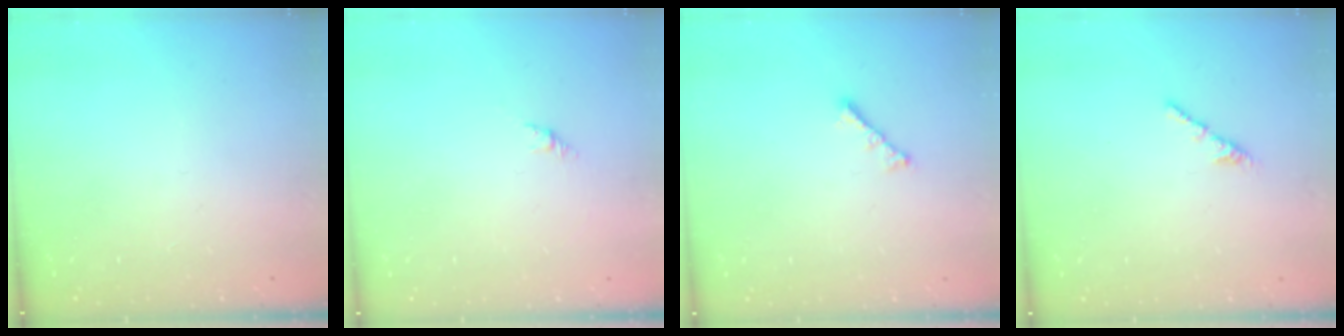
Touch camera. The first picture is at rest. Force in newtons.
{"total": 2.7, "press": 2.6, "slide": 0.7}
{"total": 2.4, "press": 2.3, "slide": 0.6}
{"total": 2.1, "press": 2.0, "slide": 0.7}